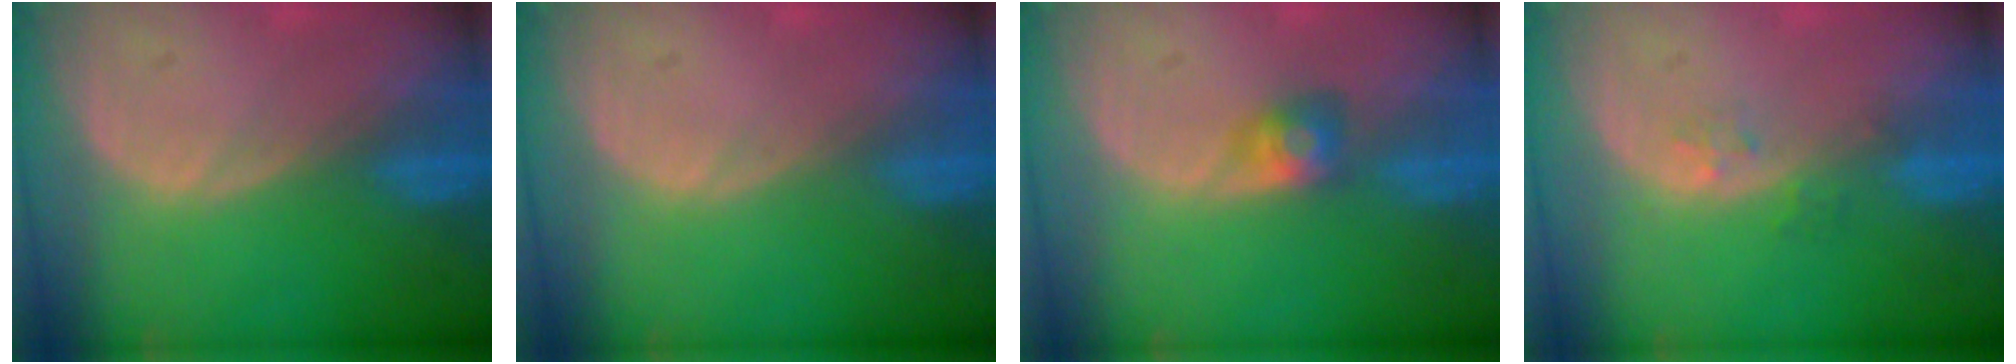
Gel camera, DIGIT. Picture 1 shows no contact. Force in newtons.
{"total": 0.0}
{"total": 3.1, "press": 2.7, "slide": 1.5}
{"total": 1.6, "press": 1.6, "slide": 0.1}